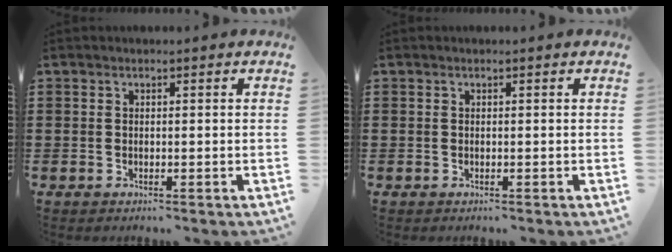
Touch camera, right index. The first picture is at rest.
{"total": 0.0}